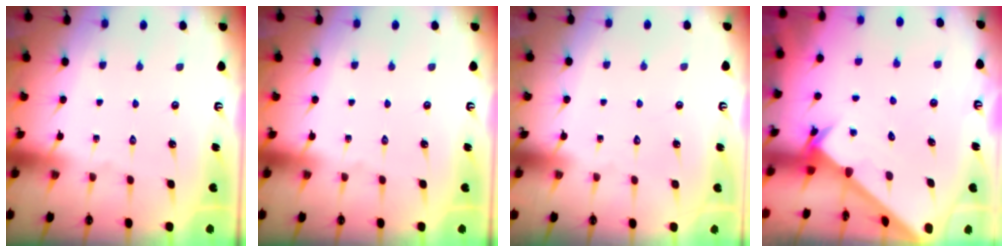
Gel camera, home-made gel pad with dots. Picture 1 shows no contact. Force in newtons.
{"total": 0.0}
{"total": 1.6, "press": 1.6, "slide": 0.1}
{"total": 2.4, "press": 2.4, "slide": 0.2}